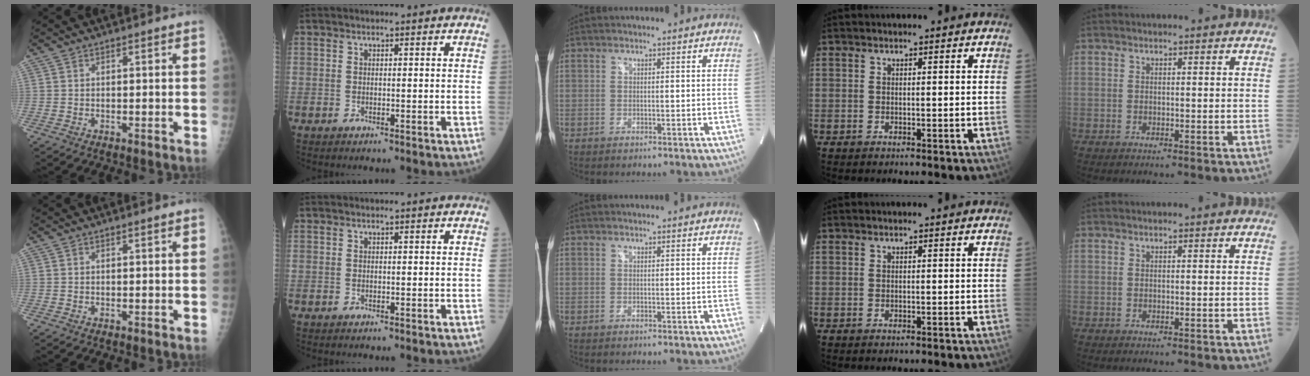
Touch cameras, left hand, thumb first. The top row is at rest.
{}